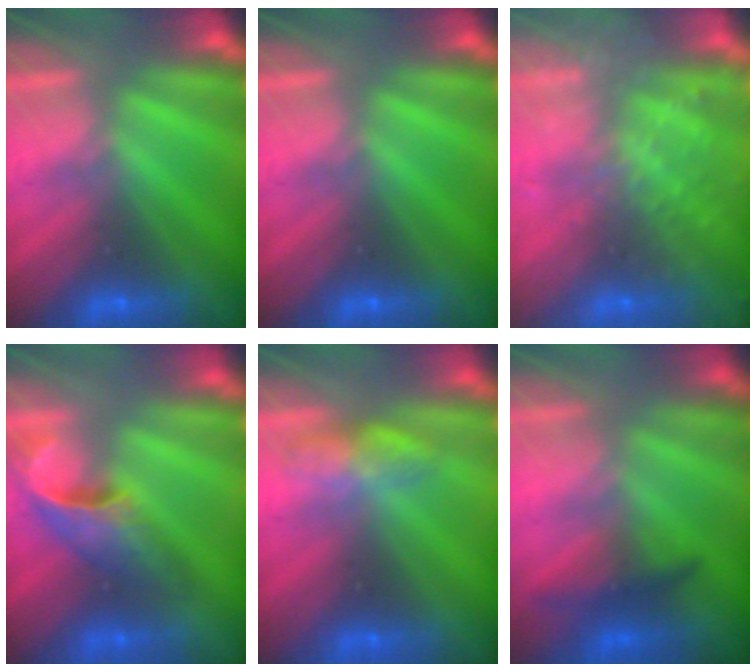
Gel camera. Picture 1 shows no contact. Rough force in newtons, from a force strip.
{"total": 0.0}
{"total": 6.1}
{"total": 4.6}
{"total": 2.8}
{"total": 1.3}